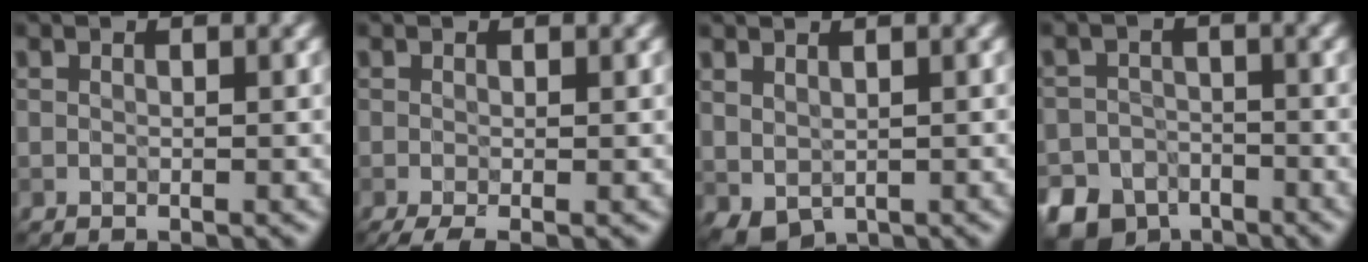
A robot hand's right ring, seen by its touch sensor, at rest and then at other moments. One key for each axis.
{"total": 2.4, "fx": -1.0, "fy": 0.6, "fz": 2.1, "tx": -0.038, "ty": -0.011, "tz": -0.020}
{"total": 1.6, "fx": 0.8, "fy": 1.1, "fz": 0.9, "tx": -0.021, "ty": -0.005, "tz": 0.024}
{"total": 9.2, "fx": -6.4, "fy": 6.4, "fz": 1.8, "tx": -0.029, "ty": -0.036, "tz": -0.109}